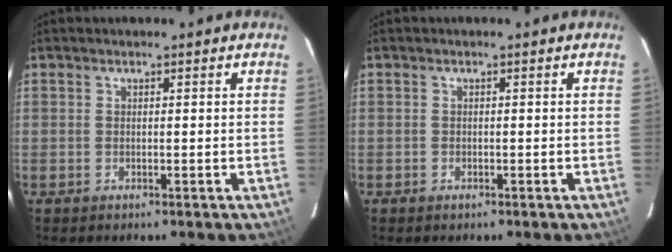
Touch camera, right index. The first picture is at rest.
{"total": 0.8, "force": [-0.5, 0.6, 0.1], "torque": [0.000, 0.002, -0.008]}